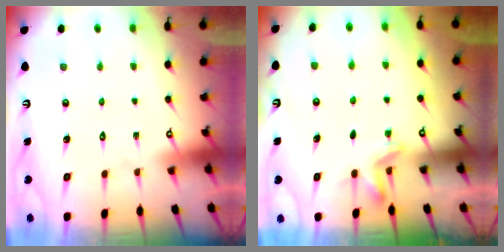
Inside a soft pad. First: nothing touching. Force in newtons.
{"total": 2.7, "press": 2.4, "slide": 1.2}